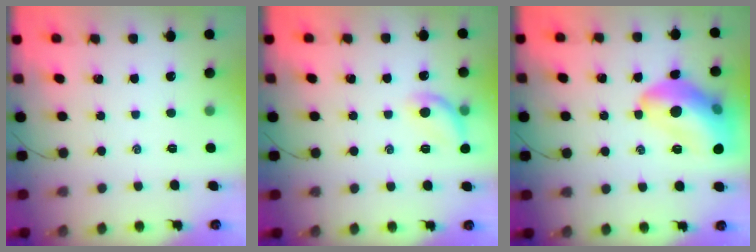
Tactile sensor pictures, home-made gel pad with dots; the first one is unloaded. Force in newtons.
{"total": 9.7, "press": 9.6, "slide": 1.3}
{"total": 17.3, "press": 17.2, "slide": 2.1}